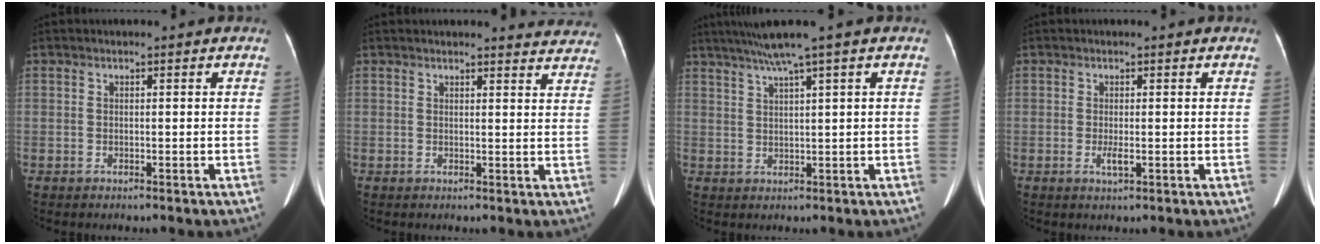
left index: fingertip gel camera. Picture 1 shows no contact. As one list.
[{"total": 9.1, "force": [8.9, 1.6, 1.2], "torque": [0.019, -0.017, 0.067]}, {"total": 5.4, "force": [3.7, -1.3, 3.7], "torque": [-0.069, 0.016, 0.067]}, {"total": 1.7, "force": [-0.1, 0.4, 1.7], "torque": [-0.031, -0.001, -0.003]}]